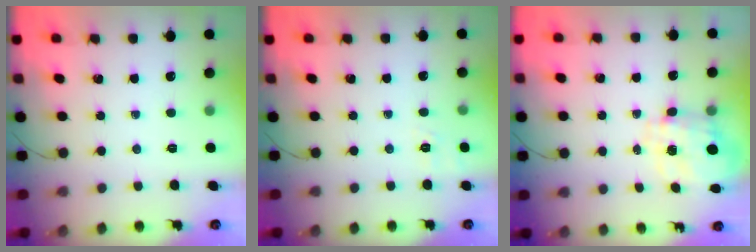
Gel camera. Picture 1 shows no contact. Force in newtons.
{"total": 1.8, "press": 0.4, "slide": 1.7}
{"total": 3.5, "press": 3.3, "slide": 1.0}